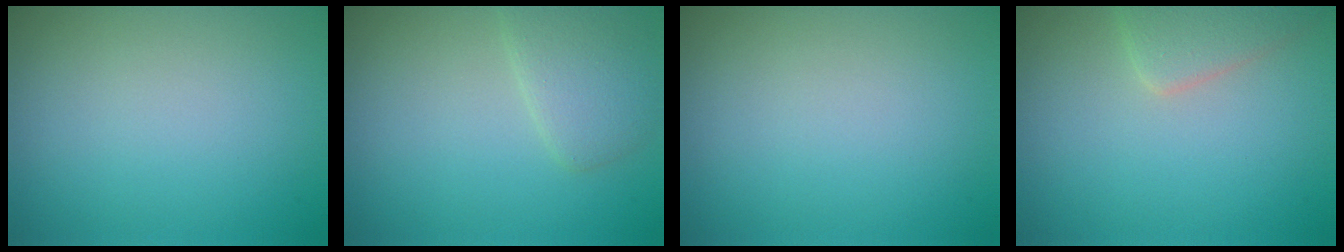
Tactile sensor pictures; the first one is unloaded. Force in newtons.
{"total": 2.7, "press": 2.7, "slide": 0.1}
{"total": 0.0}
{"total": 2.7, "press": 2.7, "slide": 0.1}